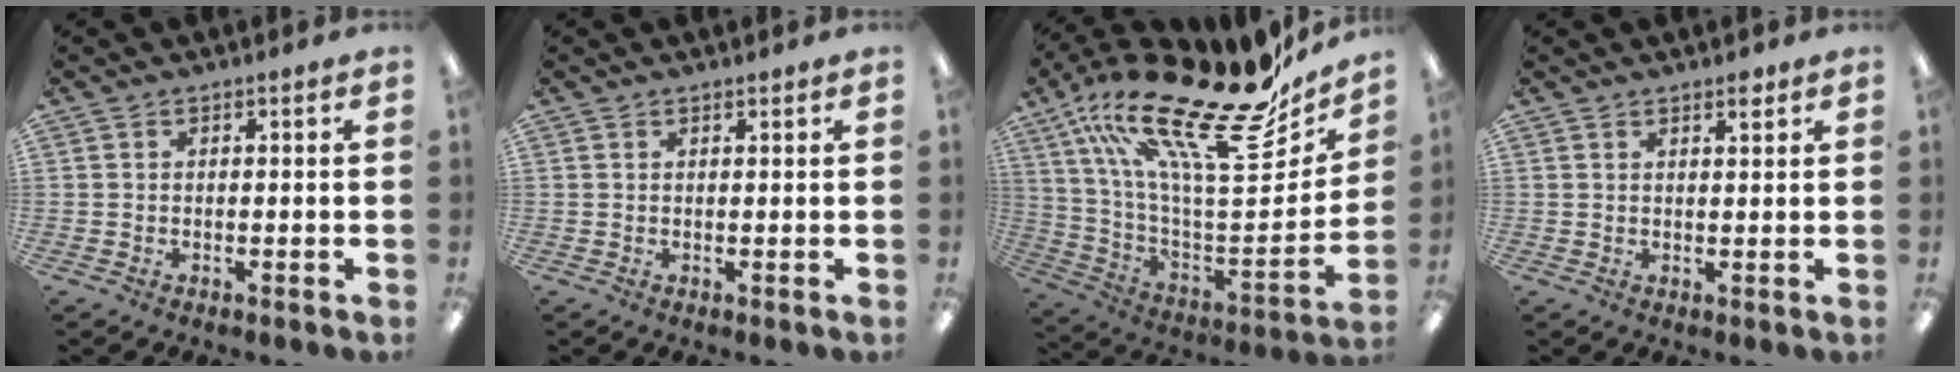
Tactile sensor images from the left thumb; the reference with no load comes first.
{"total": 0.7, "force": [0.6, 0.1, 0.2], "torque": [-0.005, 0.000, 0.012]}
{"total": 28.1, "force": [19.2, 8.6, 18.6], "torque": [-0.306, -0.144, 0.324]}
{"total": 2.5, "force": [2.0, 0.7, 1.2], "torque": [-0.011, -0.007, 0.033]}